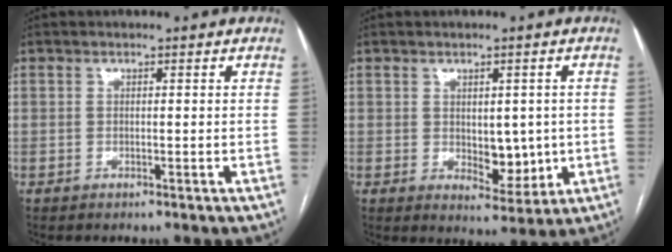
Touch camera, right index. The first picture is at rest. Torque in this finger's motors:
{"motor_torque": [0.21, 0.30, 0.07, 0.01]}